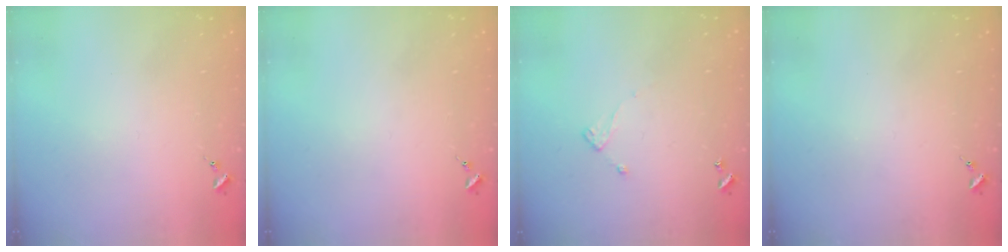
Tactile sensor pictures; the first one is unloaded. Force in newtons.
{"total": 0.0}
{"total": 5.8, "press": 5.8, "slide": 0.5}
{"total": 0.0}